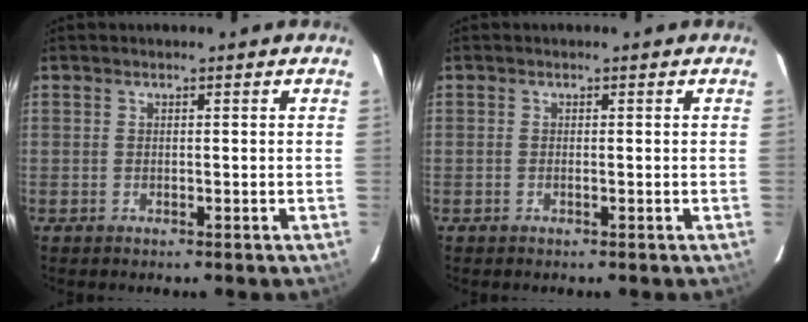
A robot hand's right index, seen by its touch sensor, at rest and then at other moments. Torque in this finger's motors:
{"motor_torque": [-0.20, 0.06, -0.02, 0.00]}